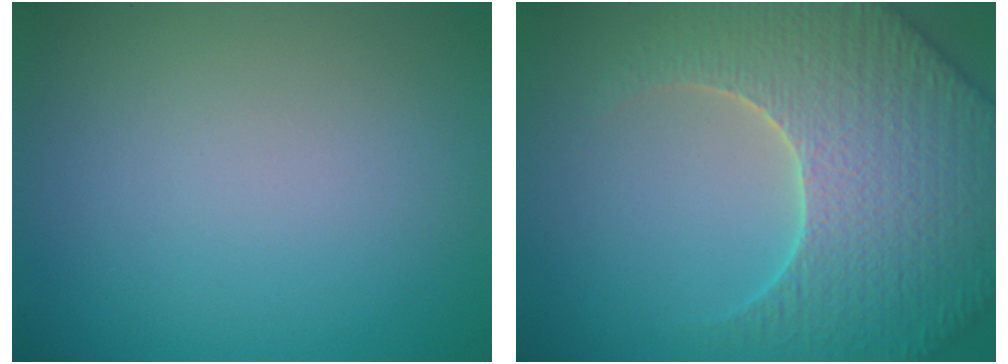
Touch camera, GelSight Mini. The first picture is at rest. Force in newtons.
{"total": 7.8, "press": 7.5, "slide": 2.1}